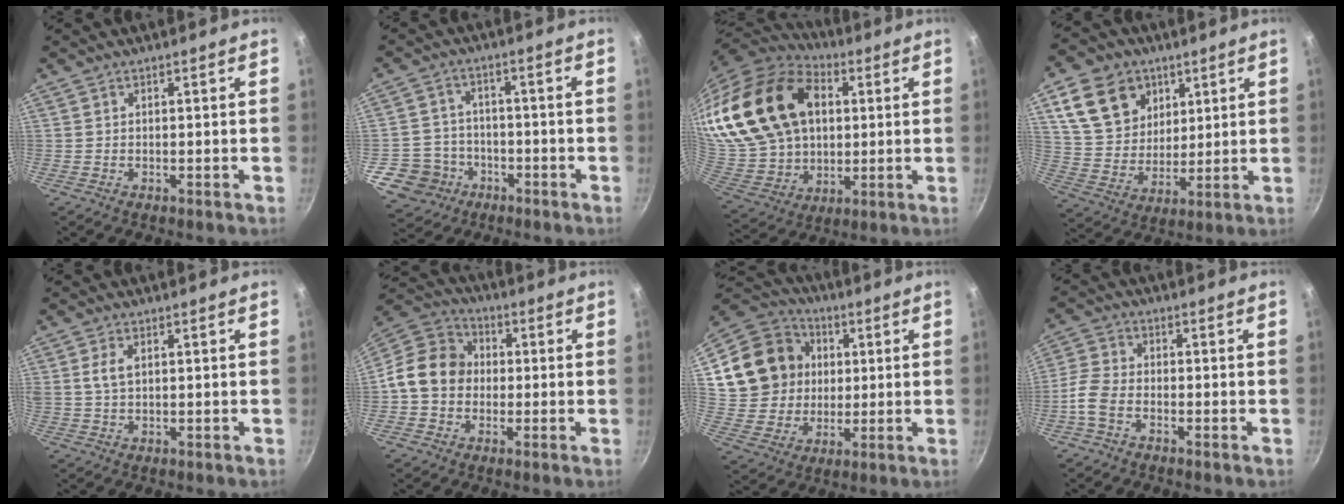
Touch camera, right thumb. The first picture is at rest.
{"total": 9.0, "force": [-4.0, 7.8, 1.9], "torque": [-0.009, 0.039, -0.065]}
{"total": 32.1, "force": [9.5, 22.2, 21.2], "torque": [-0.434, 0.014, 0.183]}
{"total": 16.4, "force": [7.2, 12.5, 7.8], "torque": [-0.115, -0.023, 0.139]}
{"total": 3.7, "force": [1.0, 1.9, 3.0], "torque": [-0.057, 0.002, 0.020]}
{"total": 12.7, "force": [-0.6, 10.7, 6.8], "torque": [-0.088, 0.031, -0.033]}
{"total": 18.3, "force": [3.9, 16.4, 7.4], "torque": [-0.127, 0.019, 0.074]}
{"total": 5.1, "force": [-2.7, 2.8, 3.3], "torque": [-0.079, 0.023, -0.069]}